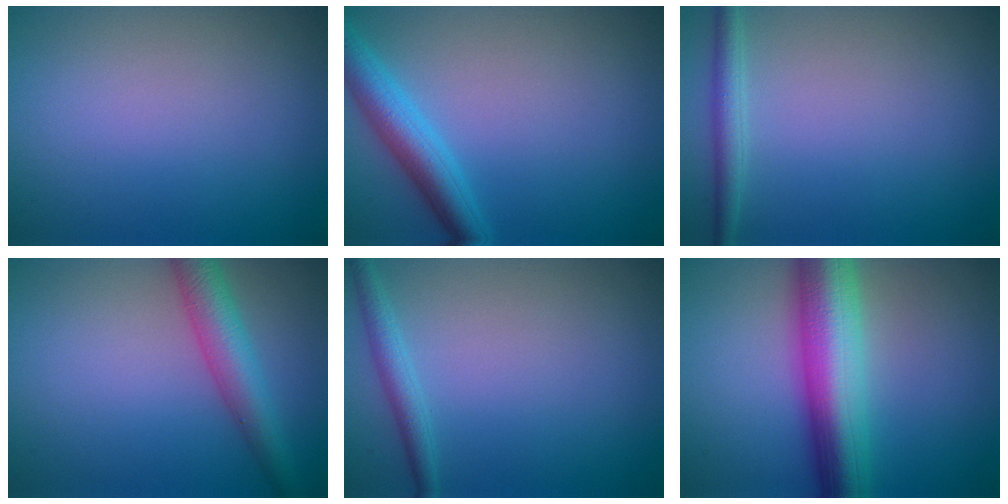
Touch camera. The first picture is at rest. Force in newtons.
{"total": 4.1, "press": 4.1, "slide": 0.2}
{"total": 1.8, "press": 1.8, "slide": 0.1}
{"total": 4.5, "press": 4.5, "slide": 0.1}
{"total": 1.8, "press": 1.8, "slide": 0.1}
{"total": 9.7, "press": 9.7, "slide": 0.2}